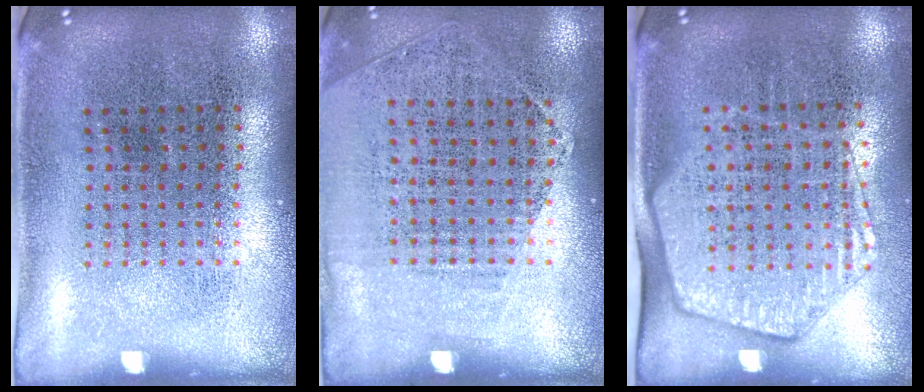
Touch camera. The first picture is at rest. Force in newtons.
{"total": 1.2, "press": 1.0, "slide": 0.7}
{"total": 1.9, "press": 1.7, "slide": 0.9}